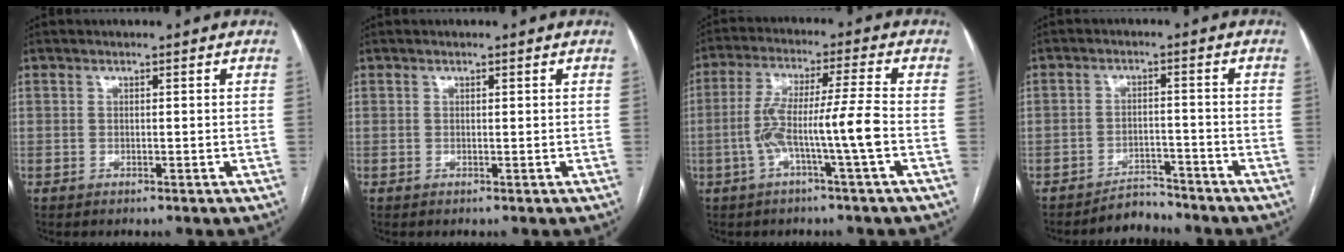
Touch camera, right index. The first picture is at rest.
{"total": 0.0}
{"total": 9.3, "force": [-2.6, -0.8, 8.9], "torque": [-0.176, 0.015, -0.049]}
{"total": 3.8, "force": [-3.6, 1.1, -0.2], "torque": [0.005, -0.001, -0.058]}